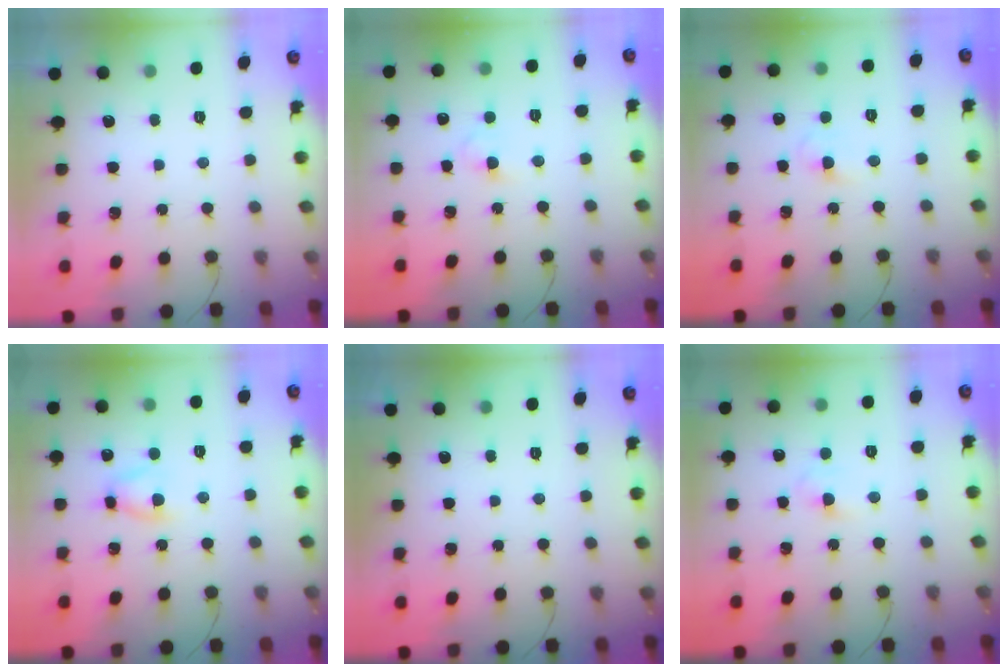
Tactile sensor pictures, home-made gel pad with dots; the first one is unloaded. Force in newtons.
{"total": 2.0, "press": 1.8, "slide": 0.9}
{"total": 2.3, "press": 2.1, "slide": 1.0}
{"total": 4.7, "press": 4.6, "slide": 0.7}
{"total": 0.0}
{"total": 3.4, "press": 3.2, "slide": 1.1}